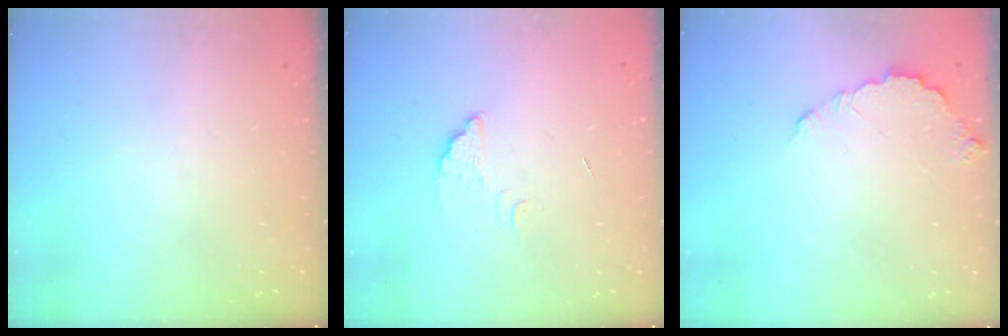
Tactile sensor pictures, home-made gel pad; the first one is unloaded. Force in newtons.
{"total": 3.3, "press": 3.3, "slide": 0.3}
{"total": 3.5, "press": 3.5, "slide": 0.3}